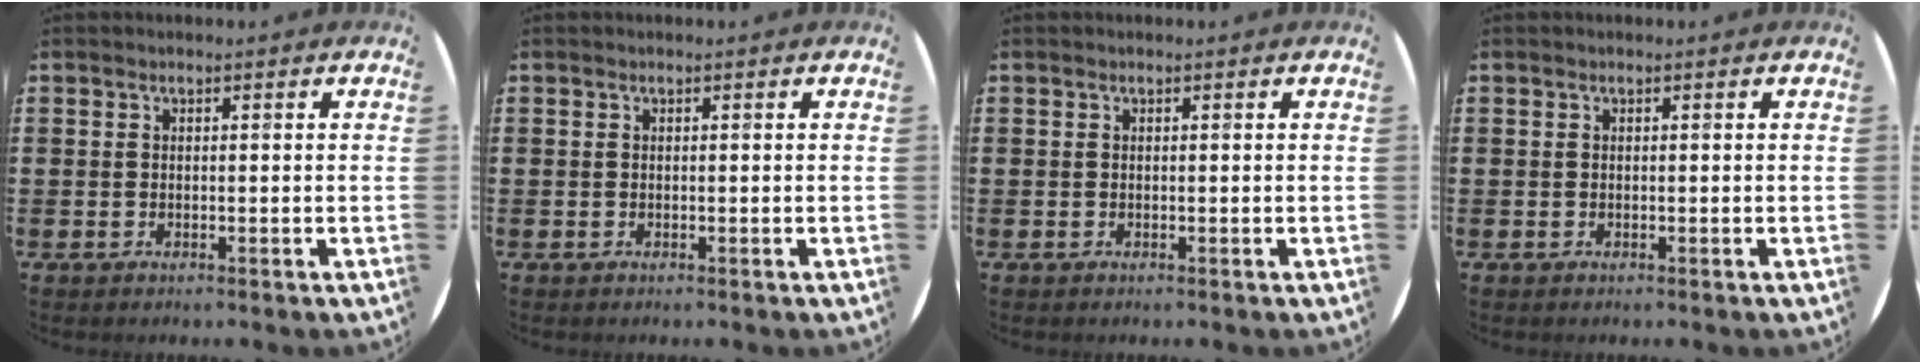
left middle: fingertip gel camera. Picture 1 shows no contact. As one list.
[{"total": 0.0}, {"total": 0.0}, {"total": 0.0}]